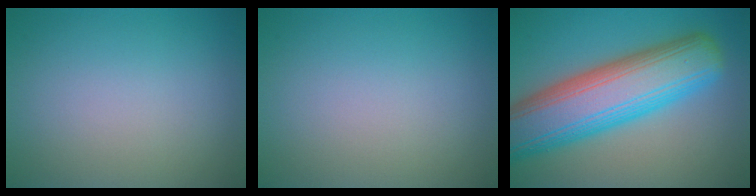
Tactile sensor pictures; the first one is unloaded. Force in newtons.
{"total": 0.0}
{"total": 12.0, "press": 12.0, "slide": 0.6}